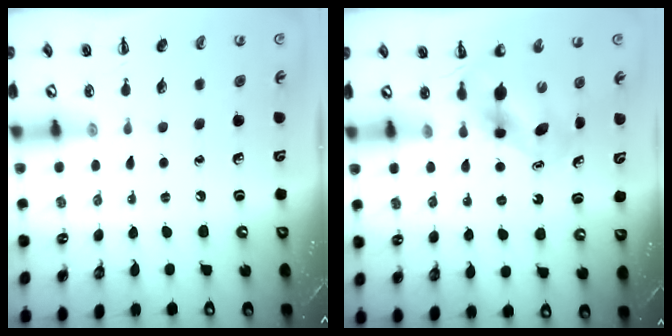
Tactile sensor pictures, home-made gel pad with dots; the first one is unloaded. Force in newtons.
{"total": 5.1, "press": 5.1, "slide": 0.5}